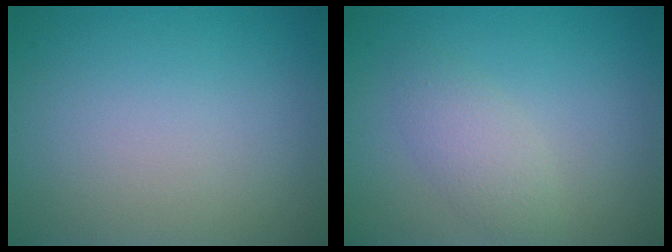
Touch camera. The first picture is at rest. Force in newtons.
{"total": 2.4, "press": 2.4, "slide": 0.0}